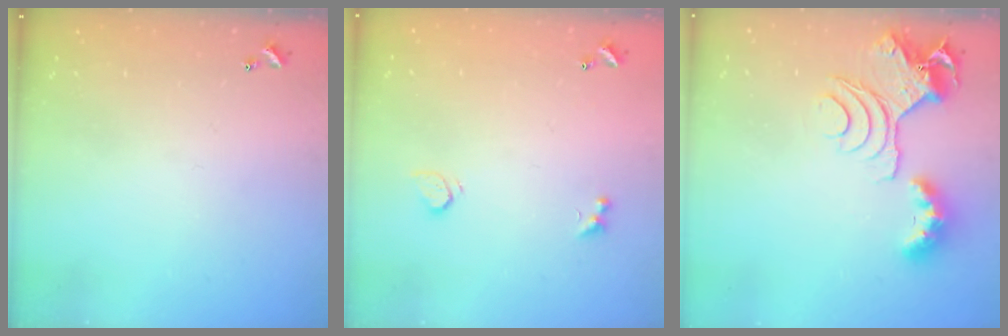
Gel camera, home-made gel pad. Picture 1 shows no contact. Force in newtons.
{"total": 2.0, "press": 1.7, "slide": 1.0}
{"total": 10.0, "press": 9.9, "slide": 1.2}